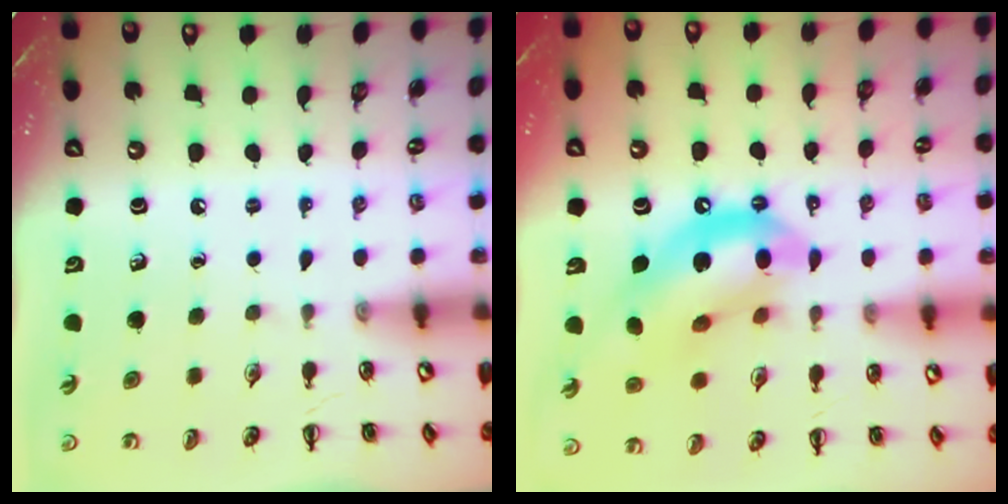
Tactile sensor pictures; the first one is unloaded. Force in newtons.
{"total": 15.0, "press": 14.5, "slide": 4.1}